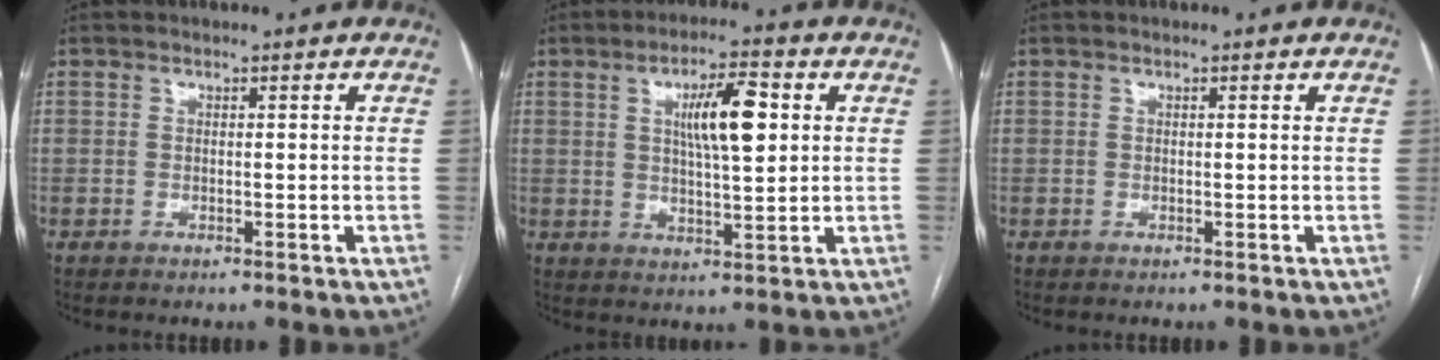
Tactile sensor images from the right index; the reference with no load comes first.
{"total": 8.7, "force": [2.2, 1.9, 8.2], "torque": [-0.139, 0.010, 0.039]}
{"total": 0.0}